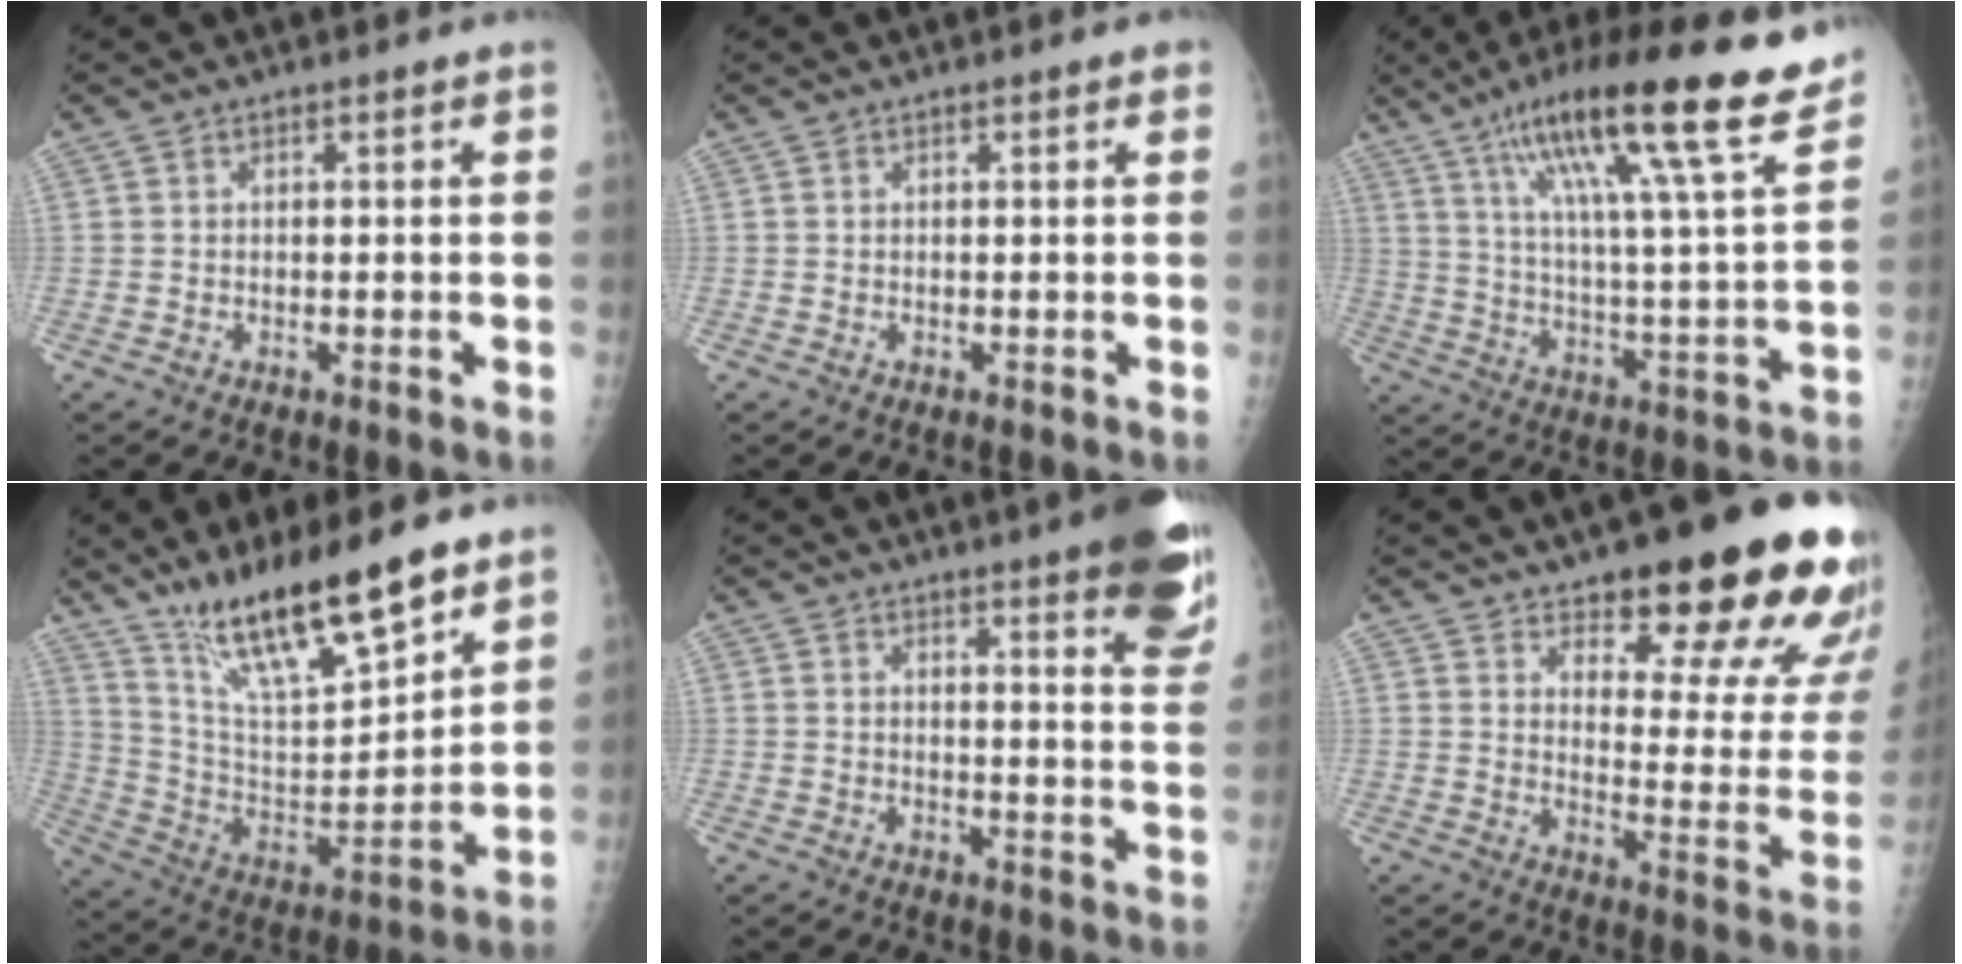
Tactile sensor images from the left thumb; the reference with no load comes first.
{"total": 0.7, "force": [0.5, 0.2, 0.5], "torque": [-0.008, 0.000, 0.003]}
{"total": 24.1, "force": [16.2, 3.0, 17.7], "torque": [-0.269, -0.045, 0.255]}
{"total": 21.4, "force": [15.4, 5.1, 13.9], "torque": [-0.216, -0.069, 0.281]}
{"total": 15.5, "force": [9.7, 2.9, 11.7], "torque": [-0.122, -0.045, 0.105]}
{"total": 23.6, "force": [15.9, 7.0, 15.9], "torque": [-0.162, -0.089, 0.209]}